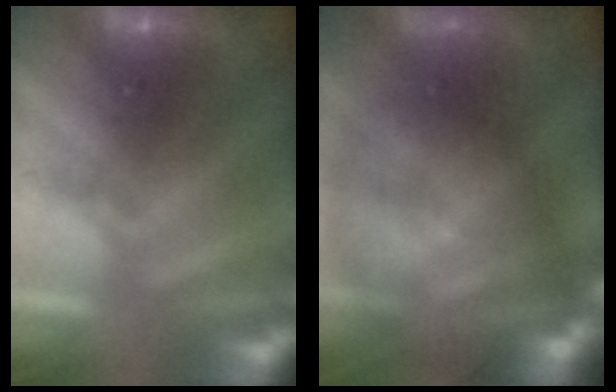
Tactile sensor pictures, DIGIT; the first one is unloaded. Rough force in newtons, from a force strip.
{"total": 10.2}